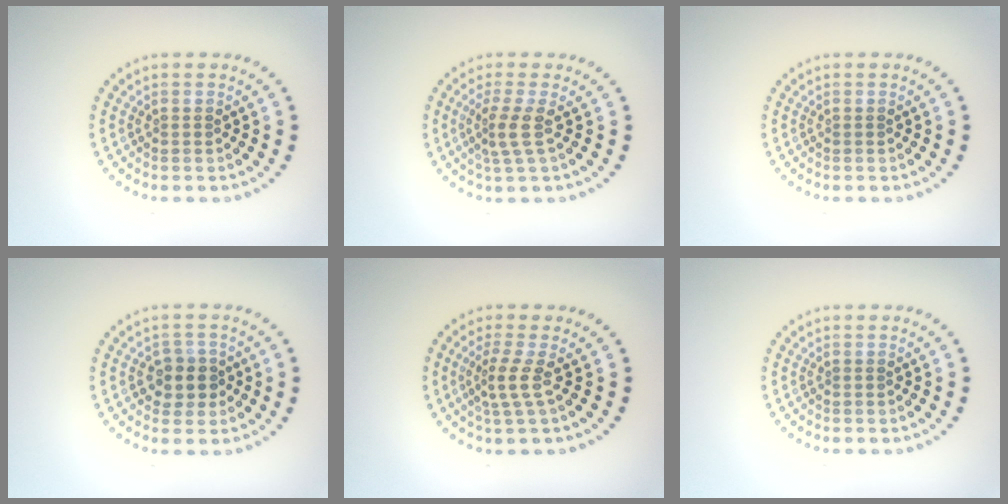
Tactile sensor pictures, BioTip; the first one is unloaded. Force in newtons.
{"total": 2.3, "press": 1.6, "slide": 1.6}
{"total": 0.0}
{"total": 2.7, "press": 2.6, "slide": 0.9}
{"total": 2.3, "press": 1.5, "slide": 1.7}
{"total": 0.0}